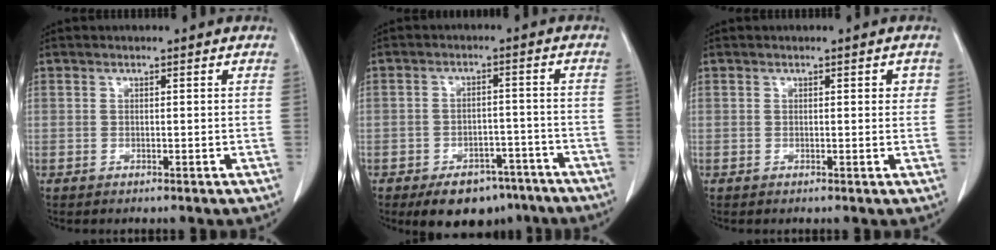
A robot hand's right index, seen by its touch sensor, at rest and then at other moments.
{"total": 9.6, "force": [-7.0, 5.4, 3.9], "torque": [-0.038, 0.016, -0.098]}
{"total": 1.5, "force": [0.5, 0.7, 1.2], "torque": [-0.010, 0.002, 0.004]}